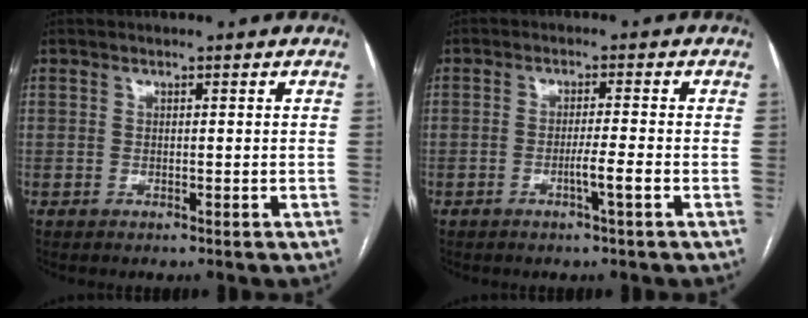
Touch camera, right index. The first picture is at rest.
{"total": 3.0, "force": [-1.3, -0.5, 2.7], "torque": [-0.044, -0.003, -0.025]}